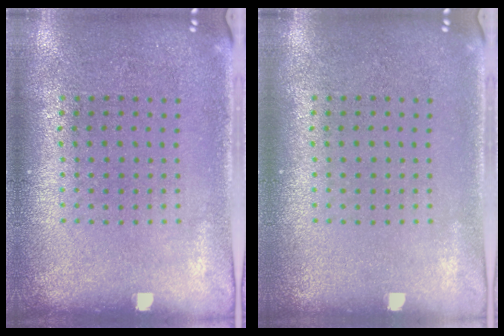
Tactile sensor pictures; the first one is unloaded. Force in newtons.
{"total": 0.0}